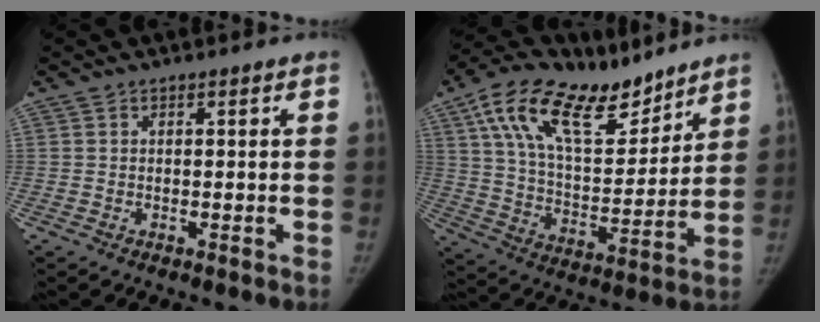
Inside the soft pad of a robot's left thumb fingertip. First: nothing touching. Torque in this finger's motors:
{"motor_torque": [0.43, 0.46, 1.25, -1.52, 0.15]}